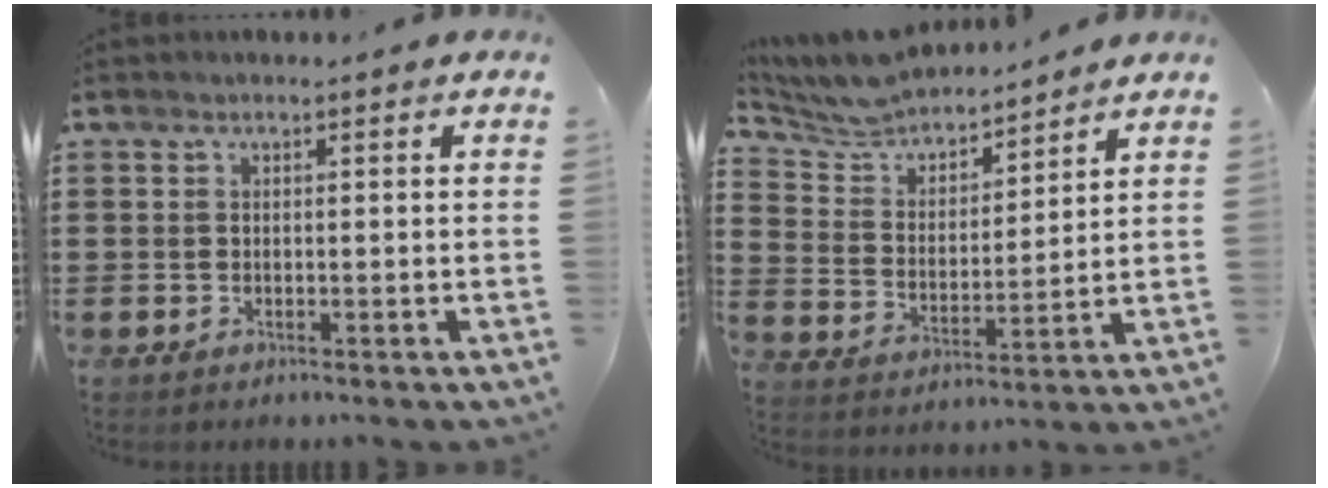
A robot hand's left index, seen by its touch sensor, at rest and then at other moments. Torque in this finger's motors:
{"motor_torque": [1.20, -0.94, 0.15, 0.10]}